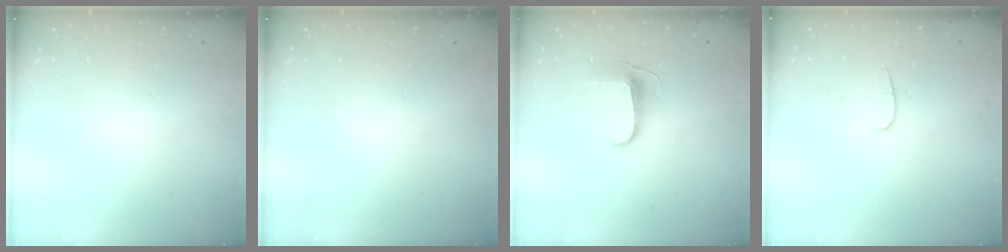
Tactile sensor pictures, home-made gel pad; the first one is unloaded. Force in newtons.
{"total": 0.0}
{"total": 8.9, "press": 8.9, "slide": 0.8}
{"total": 5.0, "press": 5.0, "slide": 0.5}